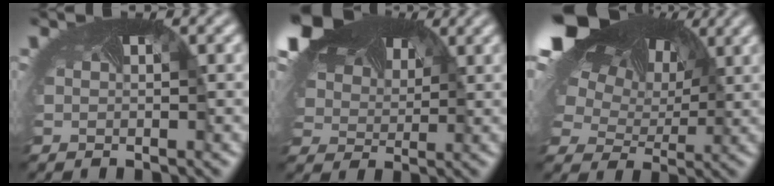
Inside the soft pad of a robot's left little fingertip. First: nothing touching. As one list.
[{"total": 13.5, "force": [7.6, 8.2, 7.6], "torque": [-0.200, 0.035, 0.136]}, {"total": 16.2, "force": [7.3, 10.5, 9.8], "torque": [-0.243, 0.033, 0.142]}]